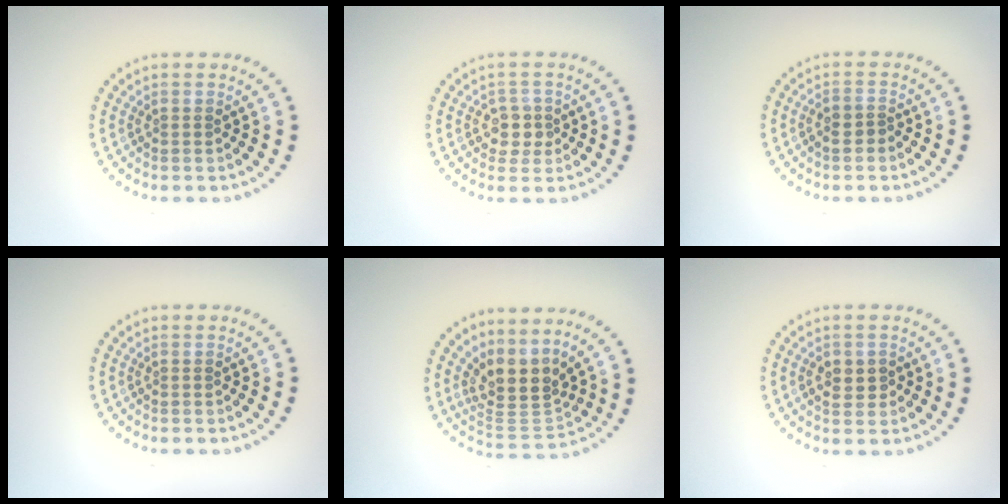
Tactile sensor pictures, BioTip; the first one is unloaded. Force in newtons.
{"total": 2.2, "press": 2.0, "slide": 0.8}
{"total": 1.6, "press": 1.4, "slide": 0.6}
{"total": 0.0}
{"total": 4.3, "press": 3.2, "slide": 2.9}
{"total": 2.1, "press": 2.1, "slide": 0.3}